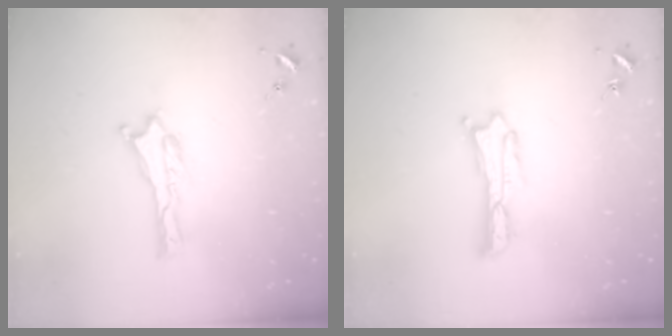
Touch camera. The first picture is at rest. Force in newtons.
{"total": 0.9, "press": 0.9, "slide": 0.2}